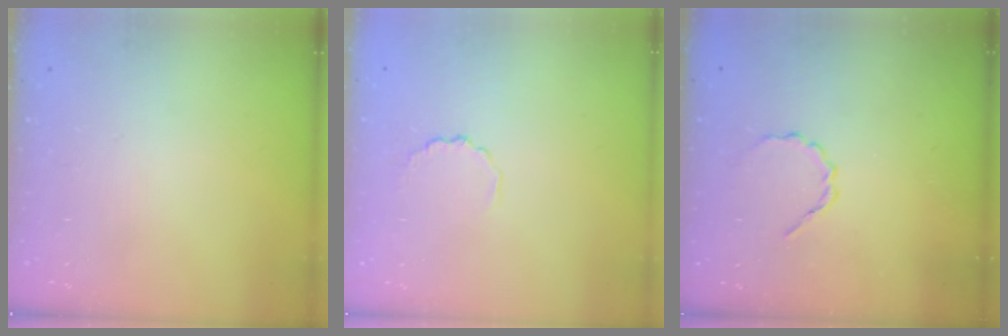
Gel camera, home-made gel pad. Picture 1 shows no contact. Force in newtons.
{"total": 2.8, "press": 2.6, "slide": 1.1}
{"total": 4.3, "press": 4.0, "slide": 1.4}